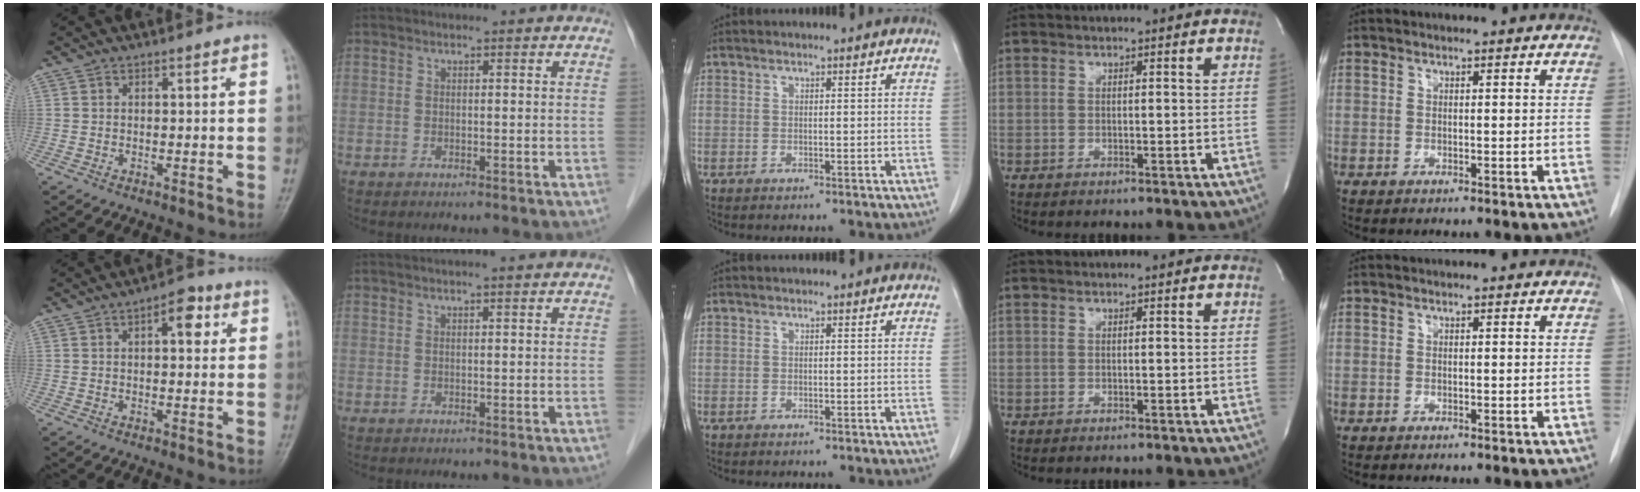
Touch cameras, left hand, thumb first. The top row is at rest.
{"thumb": {"total": 5.3, "force": [1.8, 2.5, 4.3], "torque": [-0.042, 0.003, 0.017]}, "index": {"total": 3.1, "force": [2.6, -0.2, 1.7], "torque": [-0.019, 0.019, 0.036]}}